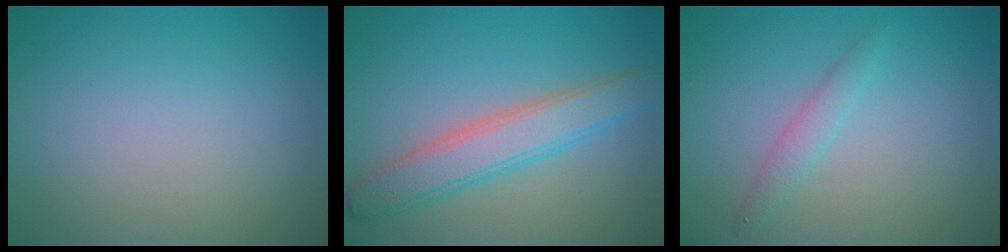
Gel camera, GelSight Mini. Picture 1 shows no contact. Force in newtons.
{"total": 4.5, "press": 4.5, "slide": 0.3}
{"total": 1.5, "press": 1.5, "slide": 0.0}